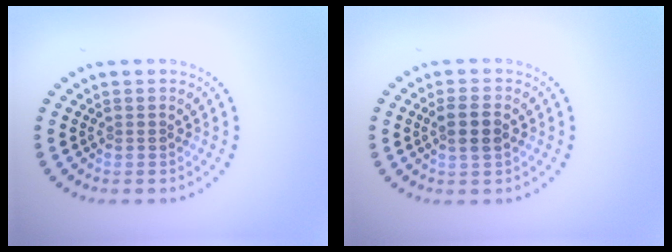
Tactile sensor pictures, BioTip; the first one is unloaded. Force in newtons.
{"total": 2.4, "press": 2.3, "slide": 0.7}